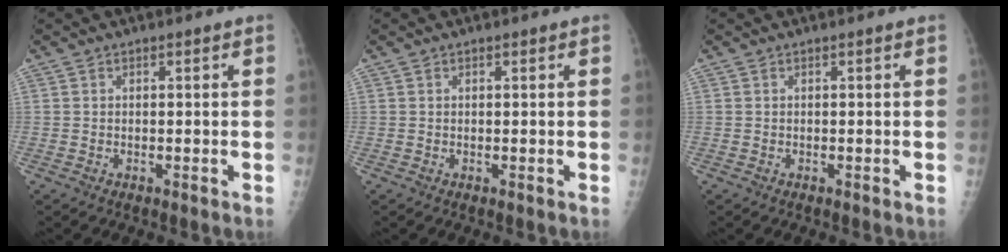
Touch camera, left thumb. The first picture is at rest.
{"total": 0.0}
{"total": 0.0}